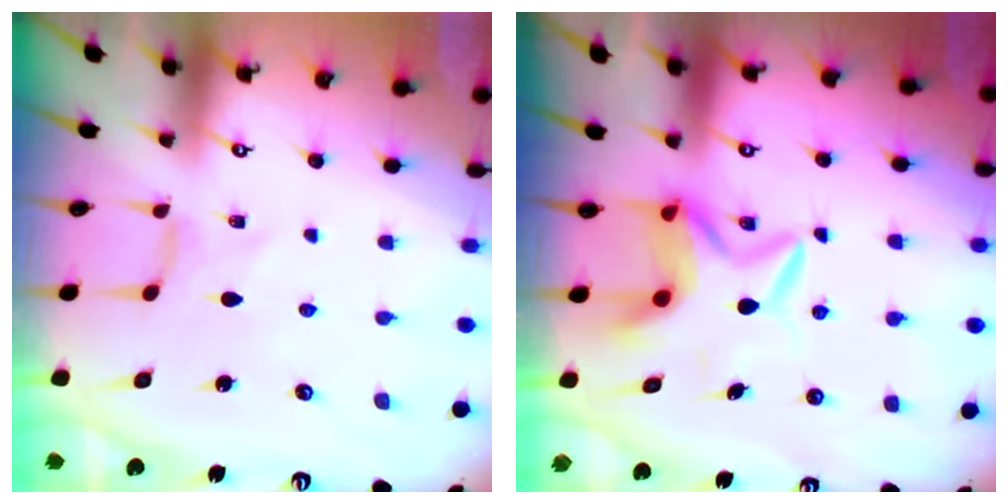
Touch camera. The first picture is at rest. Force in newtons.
{"total": 7.0, "press": 7.0, "slide": 0.7}